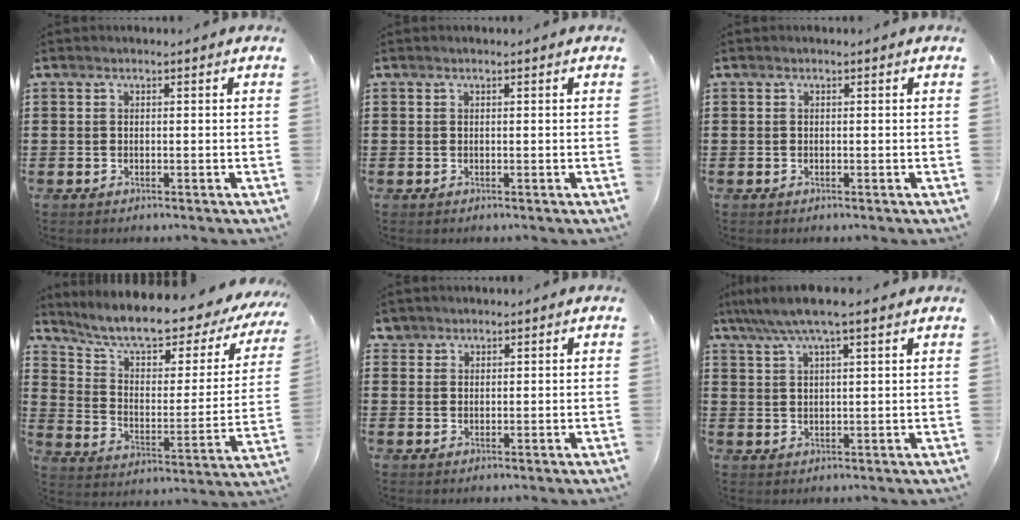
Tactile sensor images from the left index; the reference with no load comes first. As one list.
[{"total": 0.0}, {"total": 0.0}, {"total": 9.0, "force": [7.7, 1.5, 4.4], "torque": [-0.111, -0.054, 0.129]}, {"total": 1.8, "force": [1.5, 1.0, 0.1], "torque": [-0.007, 0.003, 0.030]}, {"total": 5.6, "force": [4.1, 0.3, 3.7], "torque": [-0.082, -0.006, 0.072]}]